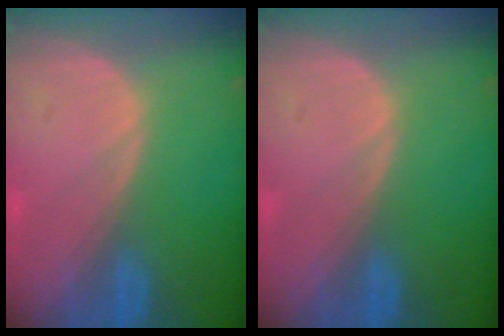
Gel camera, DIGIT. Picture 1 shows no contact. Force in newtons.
{"total": 0.0}